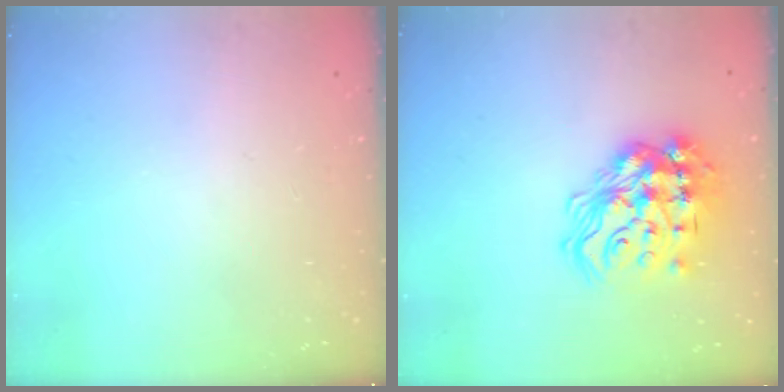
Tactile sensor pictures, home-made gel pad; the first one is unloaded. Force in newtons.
{"total": 21.5, "press": 21.4, "slide": 1.7}